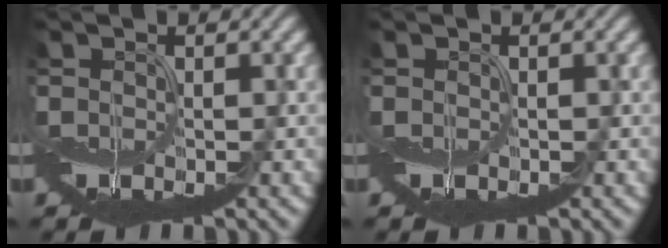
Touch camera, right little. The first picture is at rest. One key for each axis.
{"total": 0.0}